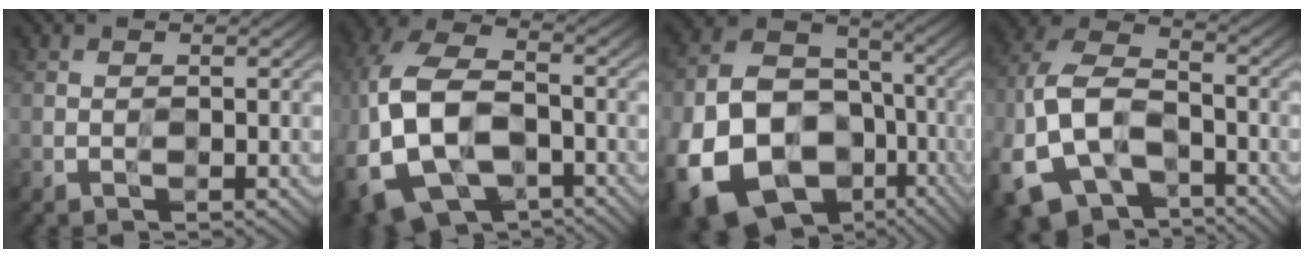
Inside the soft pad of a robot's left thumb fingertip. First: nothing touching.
{"total": 15.6, "force": [-5.3, 9.4, 11.3], "torque": [-0.274, -0.023, -0.100]}
{"total": 20.3, "force": [-8.0, 15.2, 10.8], "torque": [-0.247, -0.050, -0.128]}
{"total": 14.2, "force": [-6.5, 8.6, 9.3], "torque": [-0.229, -0.017, -0.134]}